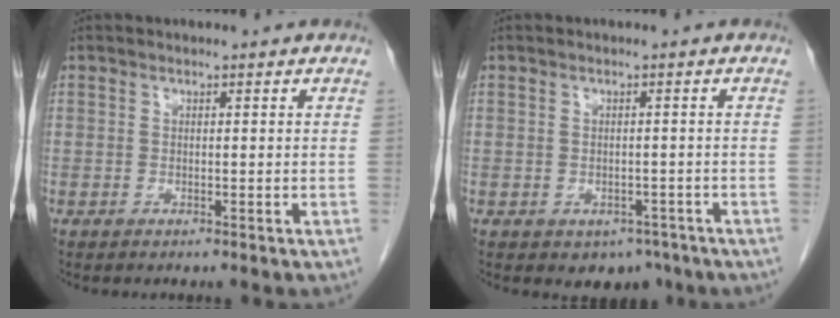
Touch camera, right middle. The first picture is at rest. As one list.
[{"total": 3.0, "force": [-1.9, 2.1, 1.2], "torque": [-0.006, 0.004, -0.016]}]